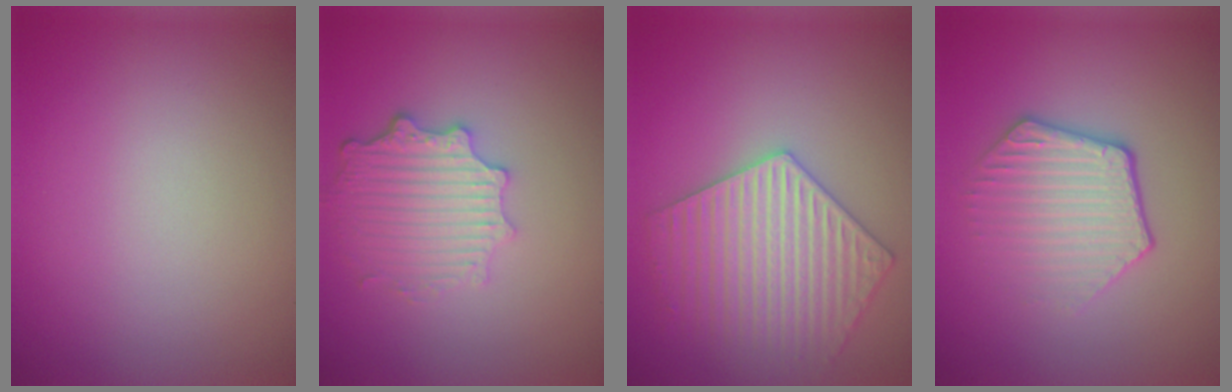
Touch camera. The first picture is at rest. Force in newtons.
{"total": 4.1, "press": 3.3, "slide": 2.4}
{"total": 5.4, "press": 5.0, "slide": 2.1}
{"total": 3.6, "press": 3.2, "slide": 1.6}